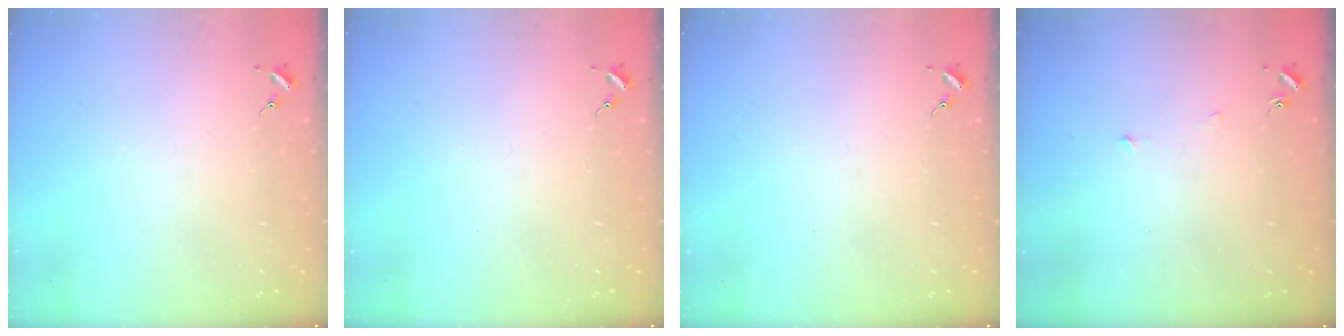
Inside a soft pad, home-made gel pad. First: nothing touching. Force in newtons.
{"total": 0.0}
{"total": 0.0}
{"total": 3.3, "press": 3.3, "slide": 0.3}